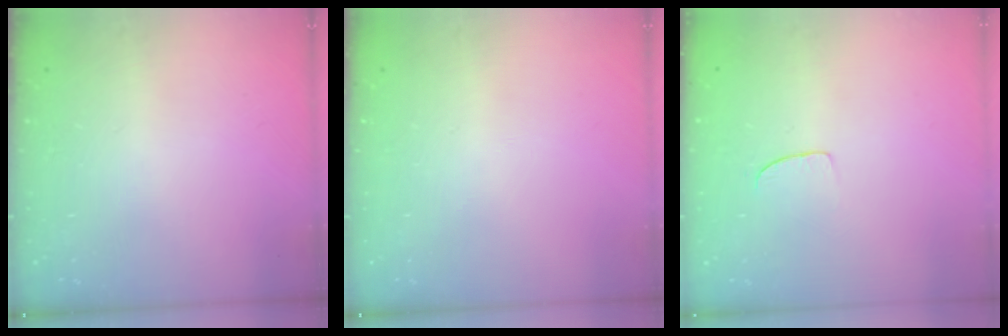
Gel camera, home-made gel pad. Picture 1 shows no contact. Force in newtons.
{"total": 0.0}
{"total": 5.4, "press": 5.3, "slide": 0.4}